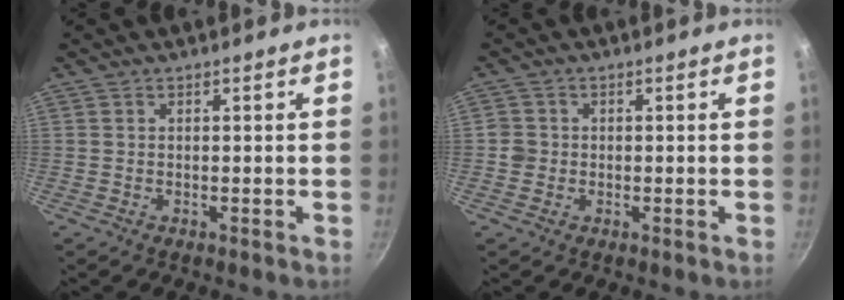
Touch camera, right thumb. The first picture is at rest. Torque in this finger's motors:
{"motor_torque": [0.32, 0.62, 0.22, 0.11, -0.01]}